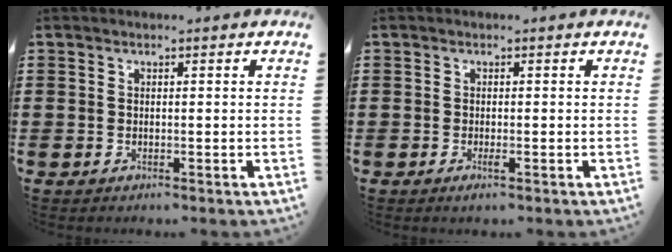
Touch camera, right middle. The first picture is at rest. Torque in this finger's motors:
{"motor_torque": [0.63, -0.42, 0.02, 0.06]}